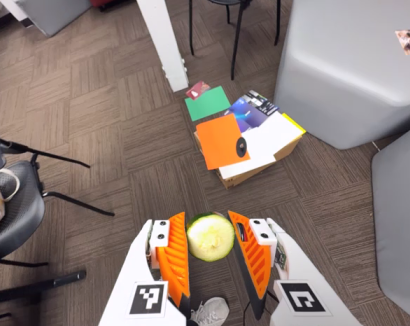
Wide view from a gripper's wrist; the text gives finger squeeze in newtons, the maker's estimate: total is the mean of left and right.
{"total": 11.4, "left": 11.7, "right": 11.2}